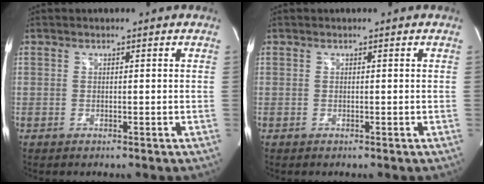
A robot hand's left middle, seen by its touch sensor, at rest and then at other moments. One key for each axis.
{"total": 0.0}